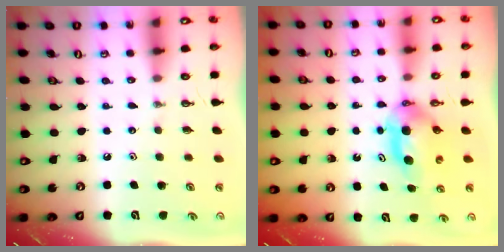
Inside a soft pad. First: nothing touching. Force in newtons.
{"total": 5.6, "press": 5.3, "slide": 2.0}